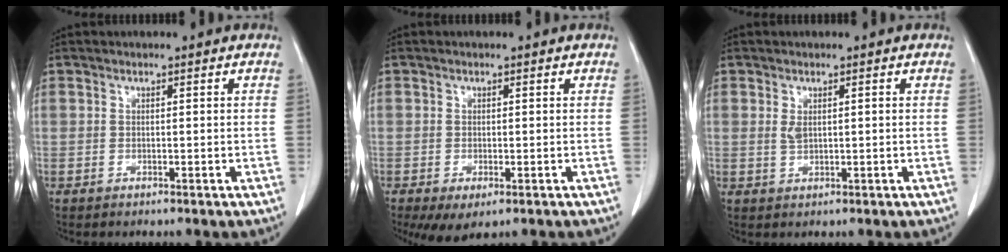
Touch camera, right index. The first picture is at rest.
{"total": 4.4, "force": [-2.4, 1.8, 3.1], "torque": [-0.045, -0.009, -0.030]}
{"total": 1.0, "force": [0.2, 0.5, 0.8], "torque": [-0.019, -0.001, 0.007]}